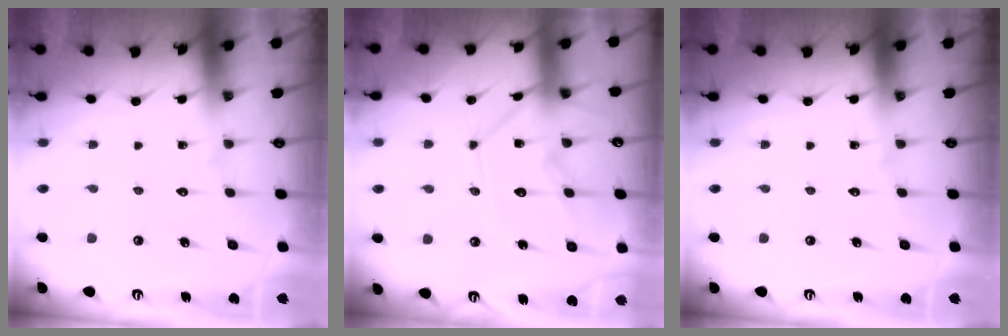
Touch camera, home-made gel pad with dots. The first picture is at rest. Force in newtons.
{"total": 12.9, "press": 12.8, "slide": 1.6}
{"total": 0.0}